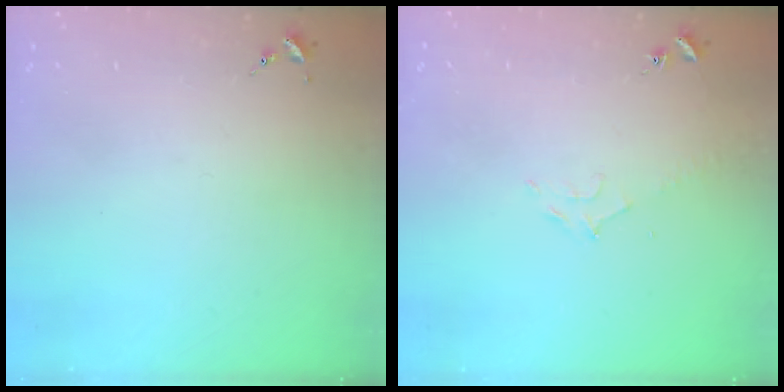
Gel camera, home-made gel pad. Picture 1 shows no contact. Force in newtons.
{"total": 6.6, "press": 6.6, "slide": 0.8}